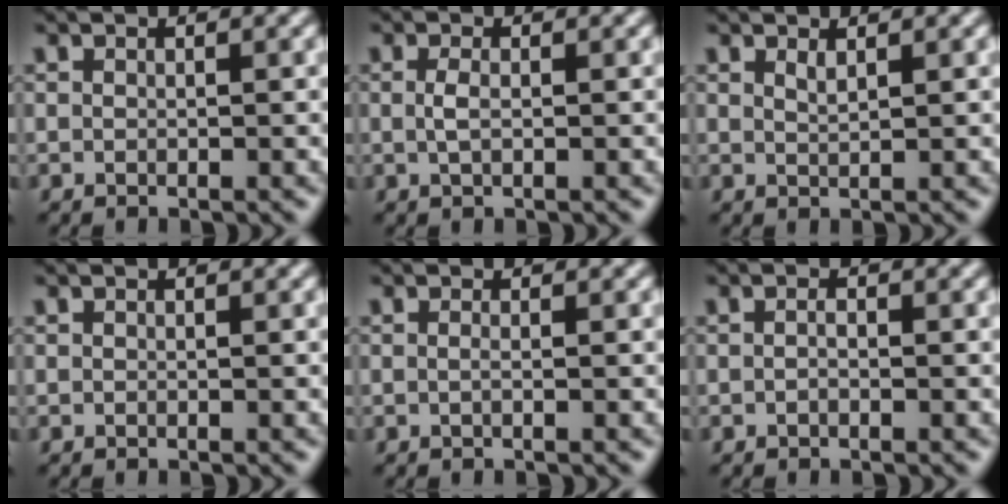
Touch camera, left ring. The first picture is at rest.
{"total": 1.2, "force": [0.1, 0.5, 1.1], "torque": [-0.026, 0.000, 0.000]}
{"total": 0.8, "force": [0.7, 0.1, 0.5], "torque": [-0.007, -0.001, 0.013]}
{"total": 0.0}
{"total": 0.5, "force": [-0.1, 0.1, 0.5], "torque": [-0.011, -0.002, -0.003]}
{"total": 0.6, "force": [-0.2, 0.3, 0.5], "torque": [-0.012, 0.000, -0.005]}